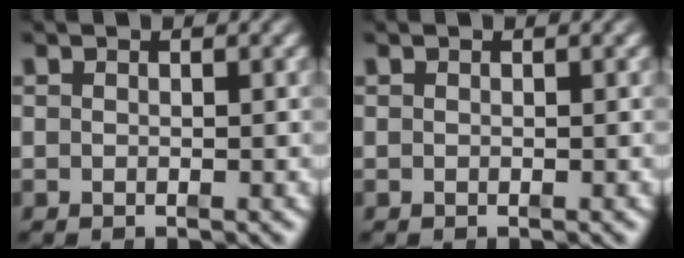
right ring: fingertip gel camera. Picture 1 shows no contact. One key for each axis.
{"total": 0.0}